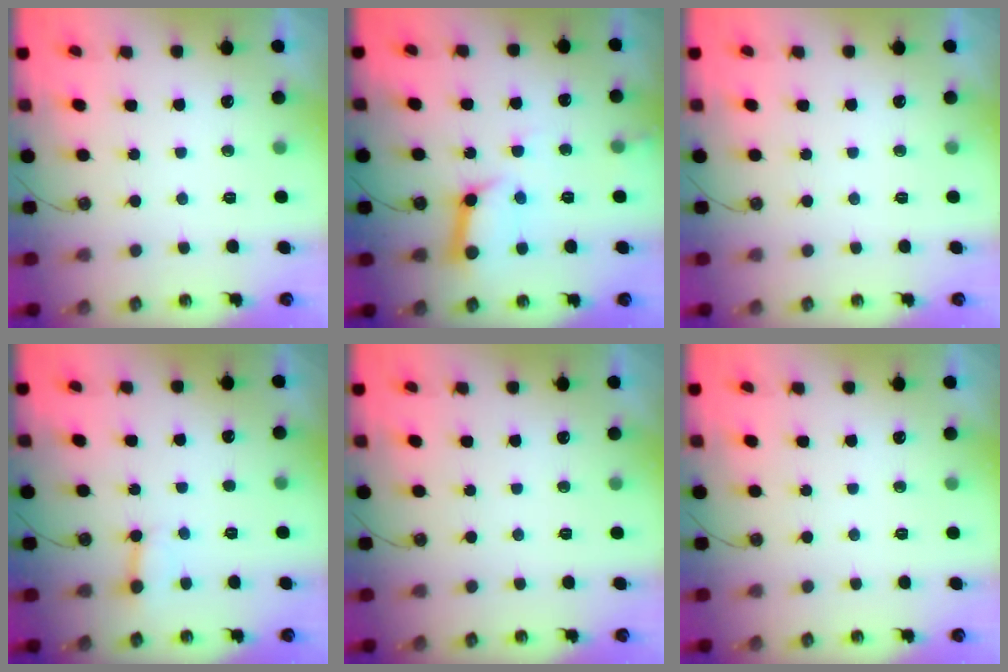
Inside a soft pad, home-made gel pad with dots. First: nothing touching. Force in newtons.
{"total": 12.0, "press": 11.9, "slide": 1.5}
{"total": 0.0}
{"total": 2.8, "press": 2.7, "slide": 0.5}
{"total": 0.0}
{"total": 0.0}